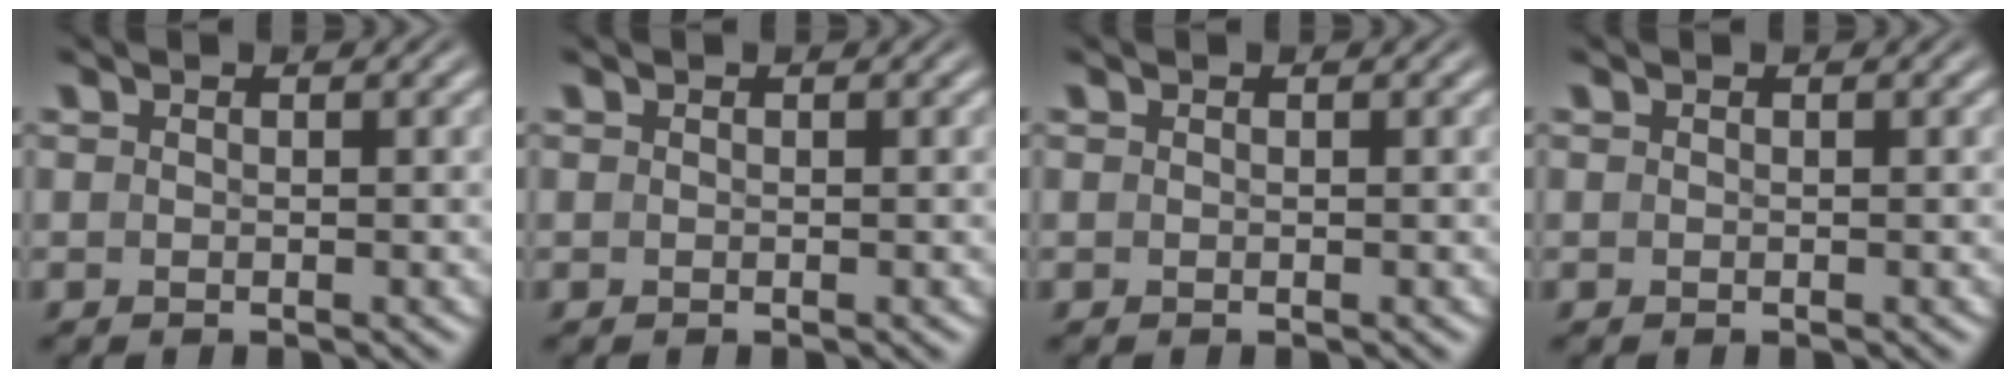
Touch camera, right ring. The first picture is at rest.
{"total": 0.0}
{"total": 0.0}
{"total": 0.0}